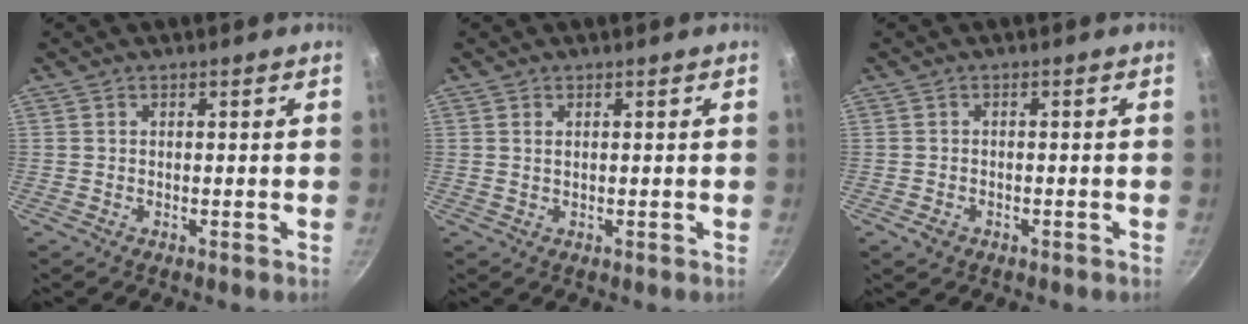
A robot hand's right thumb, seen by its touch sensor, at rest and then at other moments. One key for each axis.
{"total": 1.0, "fx": 0.4, "fy": 0.4, "fz": 0.8, "tx": -0.015, "ty": 0.000, "tz": 0.006}
{"total": 2.0, "fx": -1.1, "fy": 1.4, "fz": 1.0, "tx": -0.019, "ty": 0.008, "tz": -0.014}